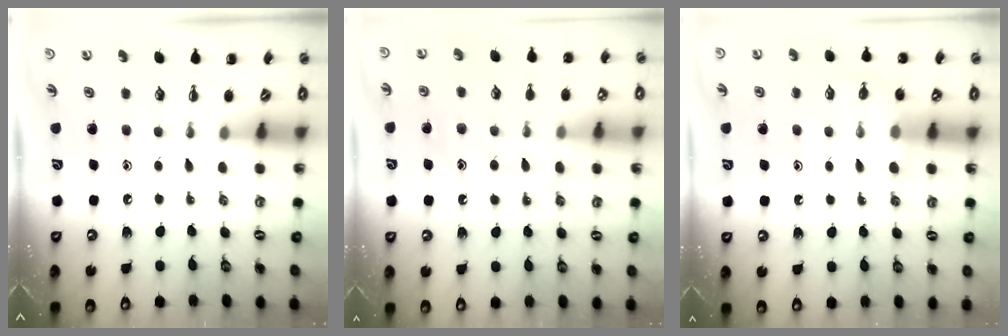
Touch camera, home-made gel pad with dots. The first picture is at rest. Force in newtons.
{"total": 12.0, "press": 12.0, "slide": 0.9}
{"total": 6.0, "press": 5.9, "slide": 1.3}